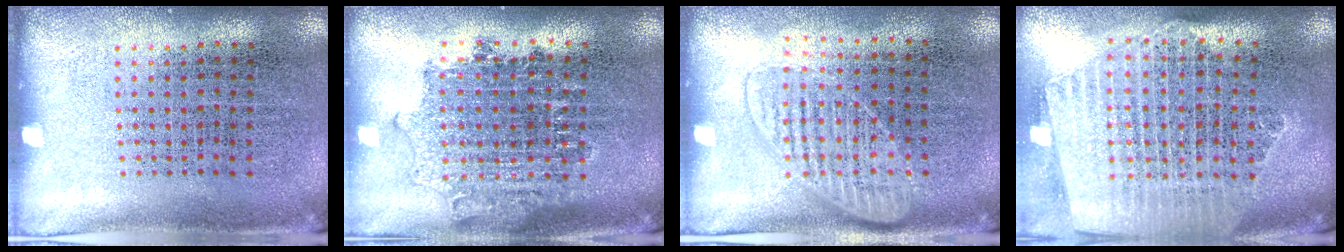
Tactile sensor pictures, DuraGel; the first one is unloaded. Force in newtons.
{"total": 1.7, "press": 1.3, "slide": 1.0}
{"total": 1.4, "press": 1.3, "slide": 0.6}
{"total": 2.4, "press": 2.2, "slide": 1.2}